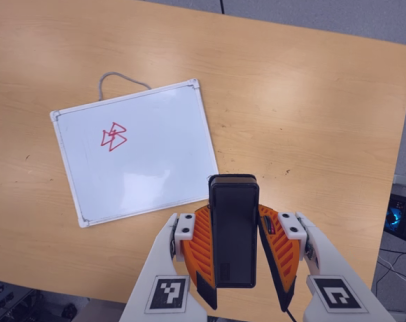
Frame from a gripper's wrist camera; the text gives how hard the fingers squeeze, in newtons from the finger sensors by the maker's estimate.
{"total": 5.3, "left": 4.3, "right": 6.3}